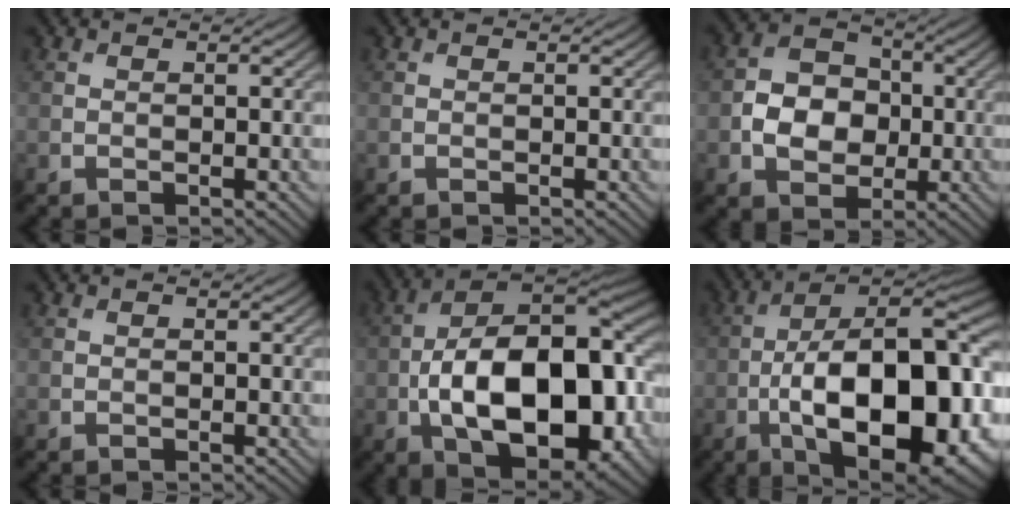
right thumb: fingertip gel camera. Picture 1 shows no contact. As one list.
[{"total": 0.0}, {"total": 6.4, "force": [-0.9, 5.2, 3.5], "torque": [-0.066, 0.003, -0.029]}, {"total": 0.0}, {"total": 18.9, "force": [-4.1, 9.6, 15.7], "torque": [-0.266, -0.013, -0.072]}, {"total": 21.0, "force": [-6.3, 9.2, 17.8], "torque": [-0.281, -0.008, -0.103]}]